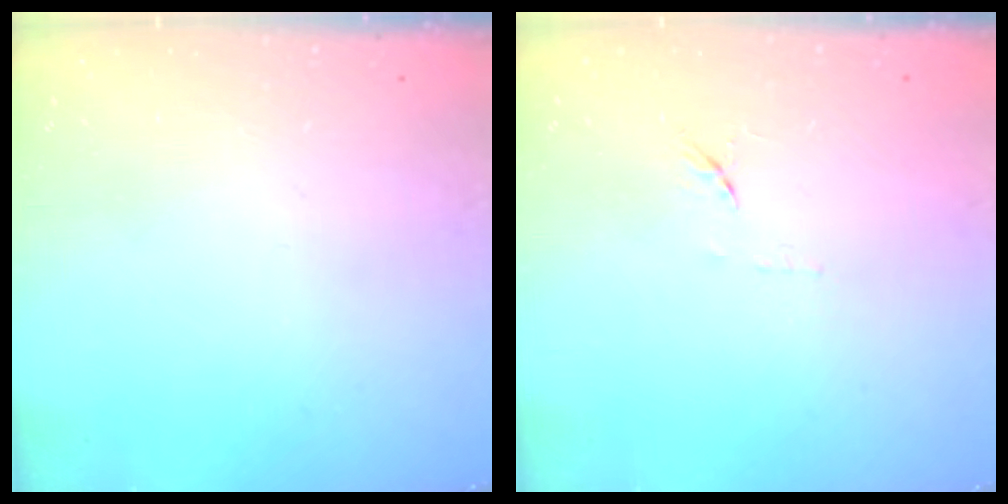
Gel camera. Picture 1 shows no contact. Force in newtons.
{"total": 6.2, "press": 6.1, "slide": 0.9}